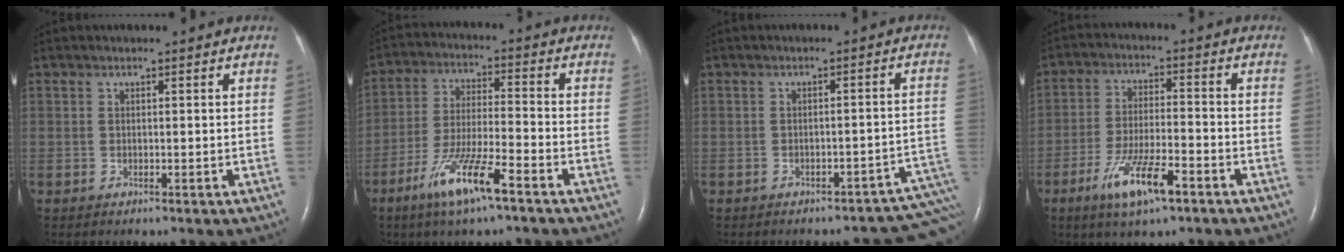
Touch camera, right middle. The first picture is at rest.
{"total": 10.5, "force": [-6.4, 0.9, 8.3], "torque": [-0.167, -0.017, -0.120]}
{"total": 8.4, "force": [-6.5, 3.1, 4.3], "torque": [-0.032, 0.034, -0.071]}
{"total": 9.2, "force": [-5.2, 1.7, 7.4], "torque": [-0.146, -0.012, -0.092]}